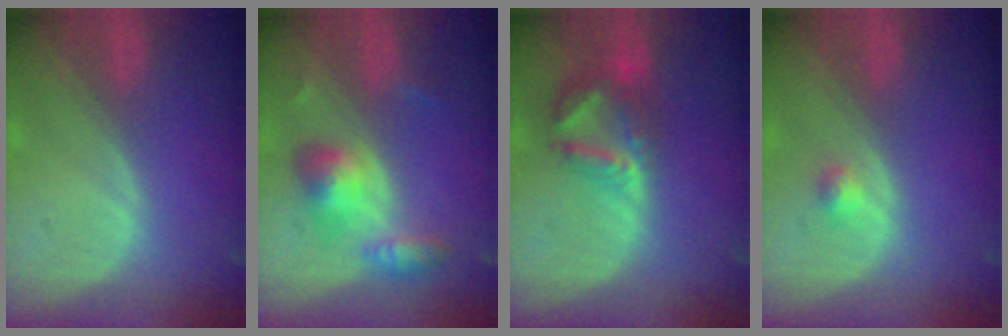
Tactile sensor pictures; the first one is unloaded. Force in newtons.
{"total": 5.7, "press": 5.6, "slide": 1.1}
{"total": 7.1, "press": 6.4, "slide": 3.2}
{"total": 1.7, "press": 1.4, "slide": 0.8}